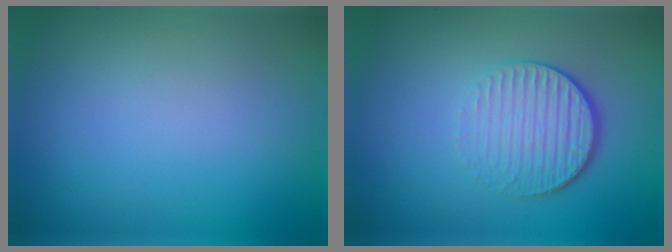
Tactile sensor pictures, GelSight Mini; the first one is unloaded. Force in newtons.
{"total": 4.3, "press": 2.9, "slide": 3.2}